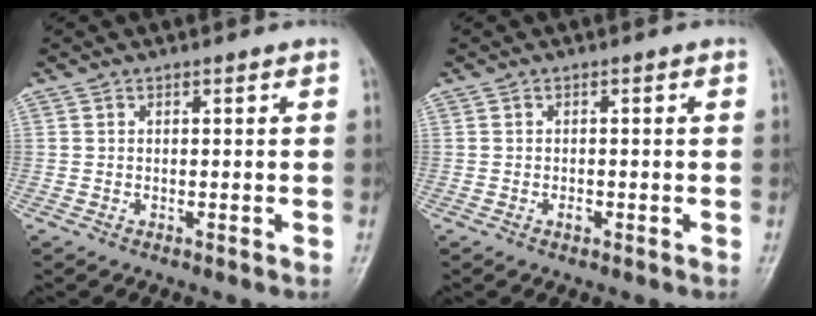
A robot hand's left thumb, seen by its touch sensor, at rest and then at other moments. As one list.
[{"total": 1.2, "force": [-0.4, 0.8, 0.9], "torque": [-0.008, 0.002, -0.009]}]